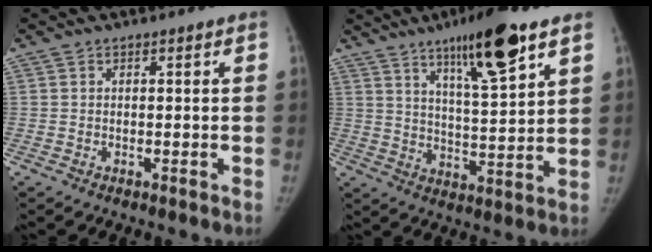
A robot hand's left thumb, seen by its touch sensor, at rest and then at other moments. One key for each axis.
{"total": 14.9, "fx": 8.9, "fy": 2.8, "fz": 11.7, "tx": -0.172, "ty": -0.044, "tz": 0.146}